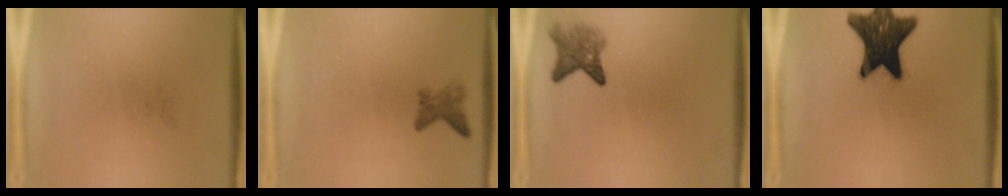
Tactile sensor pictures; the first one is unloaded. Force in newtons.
{"total": 2.0}
{"total": 3.9}
{"total": 16.7}